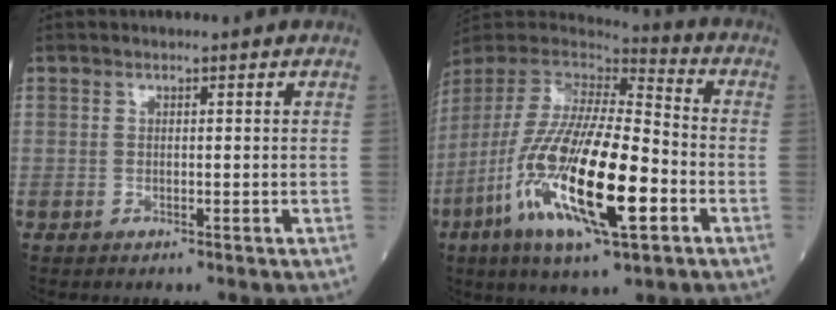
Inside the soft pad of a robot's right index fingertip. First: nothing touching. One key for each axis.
{"total": 23.1, "fx": -7.9, "fy": 4.6, "fz": 21.2, "tx": -0.456, "ty": -0.046, "tz": -0.146}